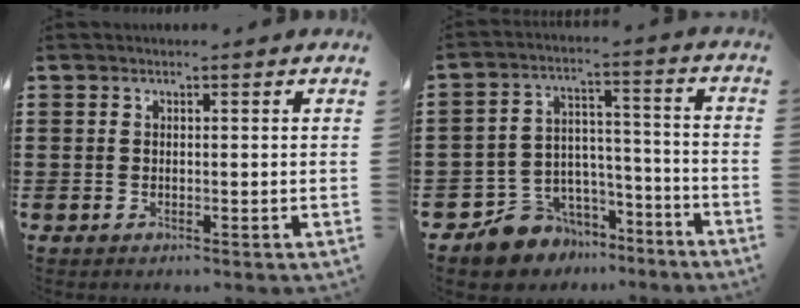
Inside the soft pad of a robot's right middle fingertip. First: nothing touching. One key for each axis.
{"total": 8.0, "fx": -7.1, "fy": 3.7, "fz": -0.3, "tx": -0.017, "ty": 0.012, "tz": -0.138}